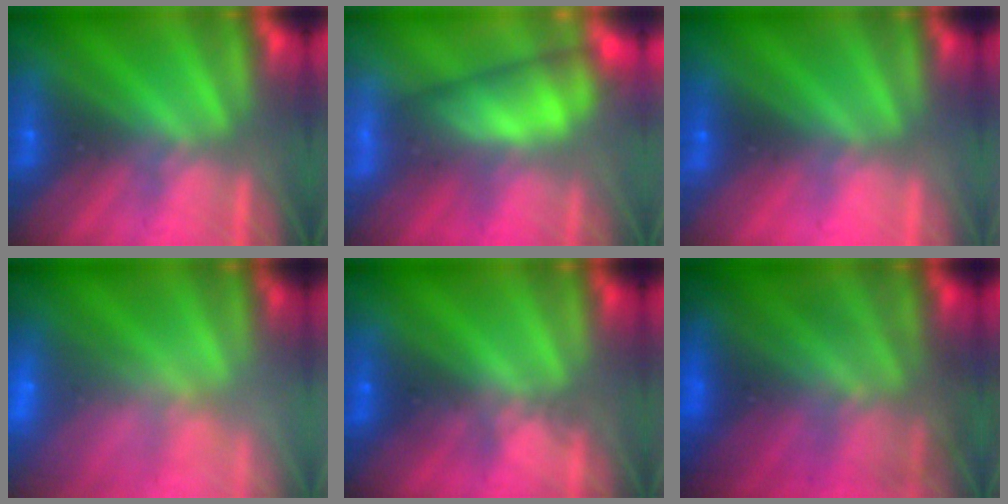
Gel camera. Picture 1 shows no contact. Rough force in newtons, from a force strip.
{"total": 4.5}
{"total": 3.4}
{"total": 6.0}
{"total": 1.8}
{"total": 10.0}